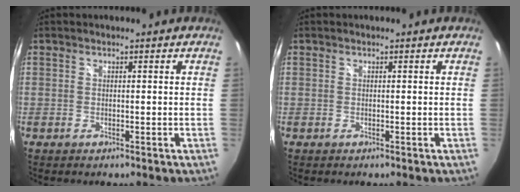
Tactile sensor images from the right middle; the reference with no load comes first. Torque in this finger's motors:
{"motor_torque": [0.00, 0.00, 0.00, 0.01]}